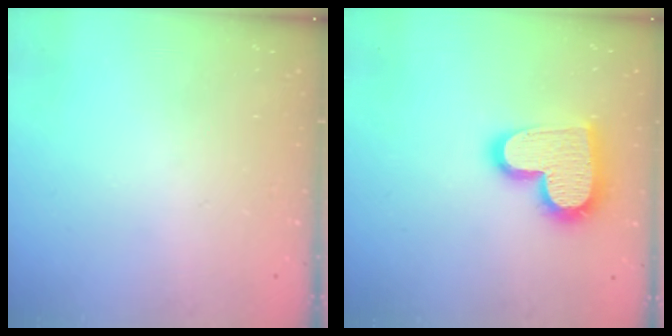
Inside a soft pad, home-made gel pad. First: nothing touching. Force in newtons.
{"total": 18.4, "press": 18.4, "slide": 1.0}